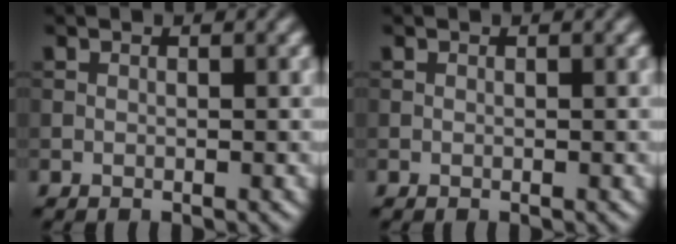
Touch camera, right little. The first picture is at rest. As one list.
[{"total": 0.0}]